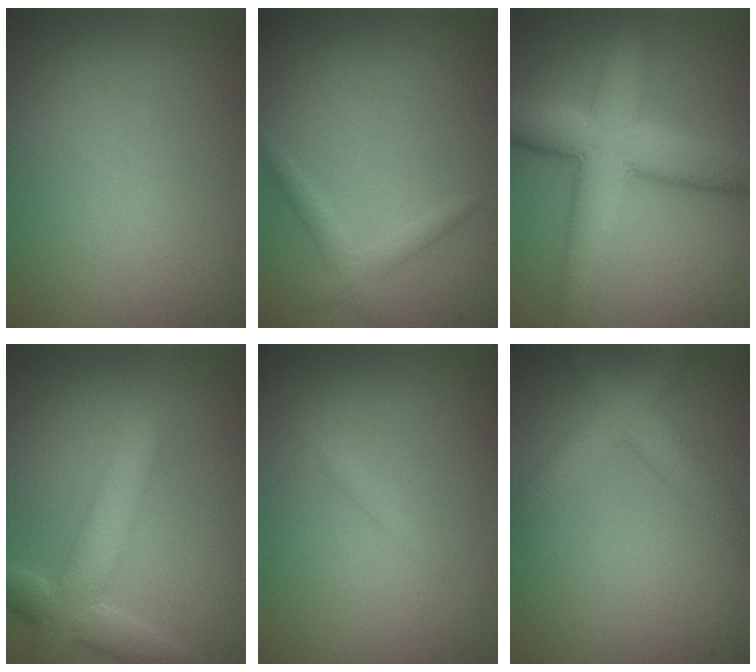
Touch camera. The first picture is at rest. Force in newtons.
{"total": 1.7, "press": 1.7, "slide": 0.1}
{"total": 8.9, "press": 8.9, "slide": 0.5}
{"total": 5.7, "press": 5.6, "slide": 0.7}
{"total": 0.6, "press": 0.6, "slide": 0.1}
{"total": 4.6, "press": 4.6, "slide": 0.3}